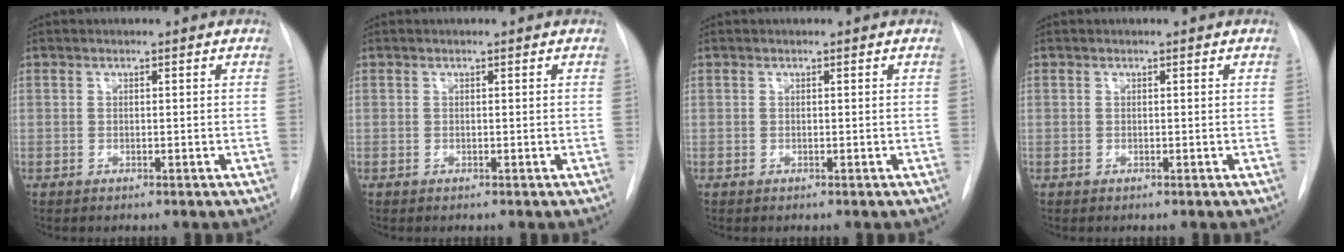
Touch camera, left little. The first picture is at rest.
{"total": 0.0}
{"total": 0.0}
{"total": 0.0}